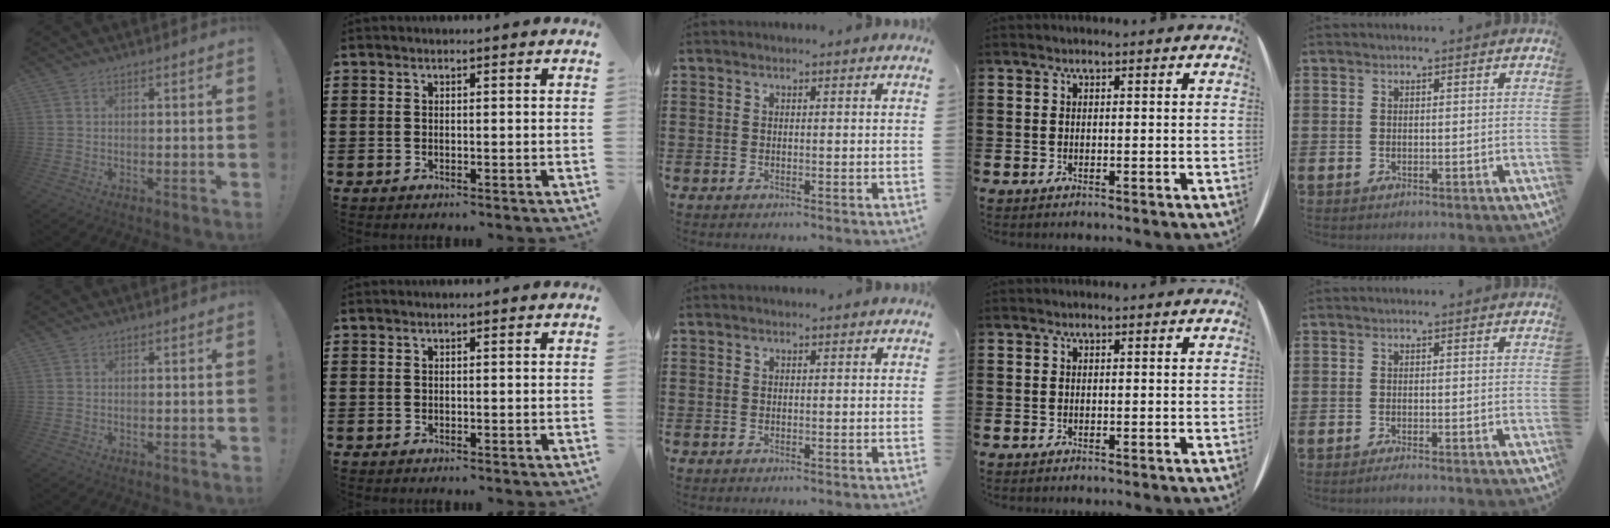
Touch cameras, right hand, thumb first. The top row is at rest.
{"little": {"total": 0.8, "force": [-0.5, 0.0, 0.6], "torque": [-0.009, -0.004, -0.010]}}